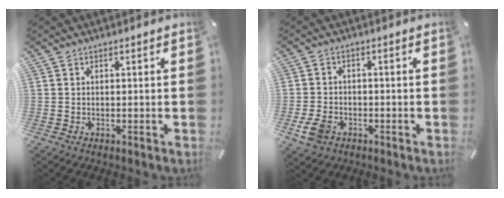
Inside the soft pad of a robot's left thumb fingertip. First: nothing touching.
{"total": 5.5, "force": [-2.2, 4.0, 3.0], "torque": [-0.073, 0.005, -0.042]}